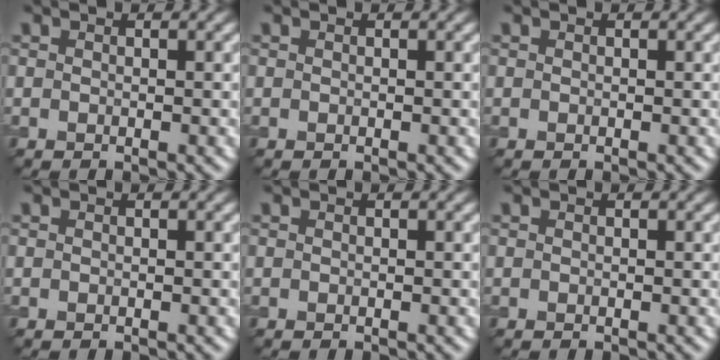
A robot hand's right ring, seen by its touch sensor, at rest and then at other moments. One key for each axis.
{"total": 0.0}
{"total": 0.0}
{"total": 0.0}
{"total": 0.0}
{"total": 0.0}